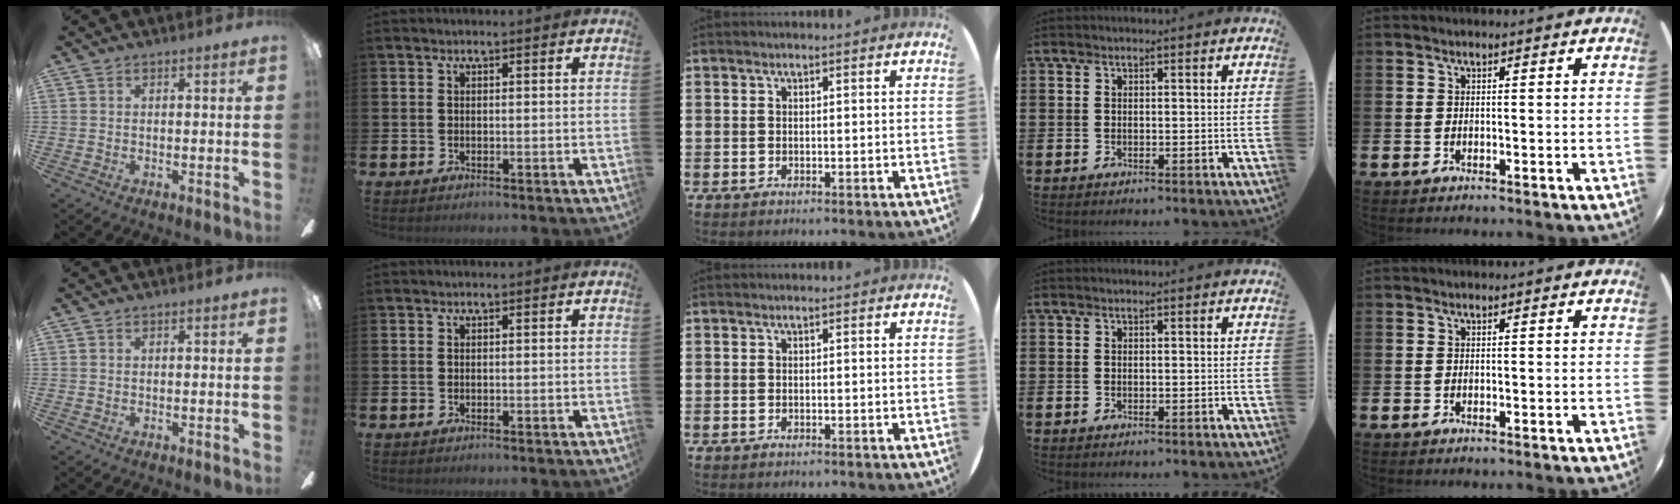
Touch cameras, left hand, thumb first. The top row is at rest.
{}